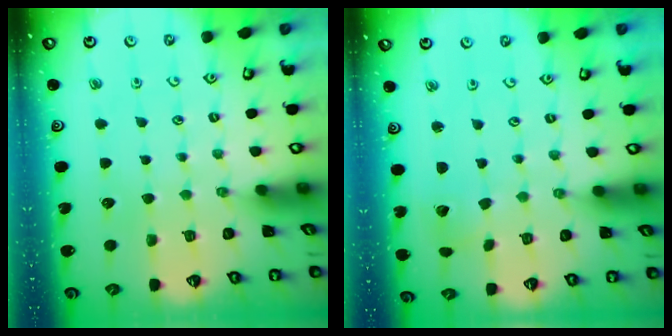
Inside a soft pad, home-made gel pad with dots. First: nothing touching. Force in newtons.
{"total": 2.3, "press": 2.3, "slide": 0.3}